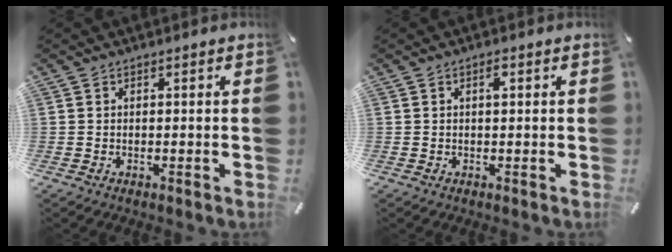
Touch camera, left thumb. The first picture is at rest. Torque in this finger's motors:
{"motor_torque": [0.36, 0.05, 0.19, -0.31, 0.07]}